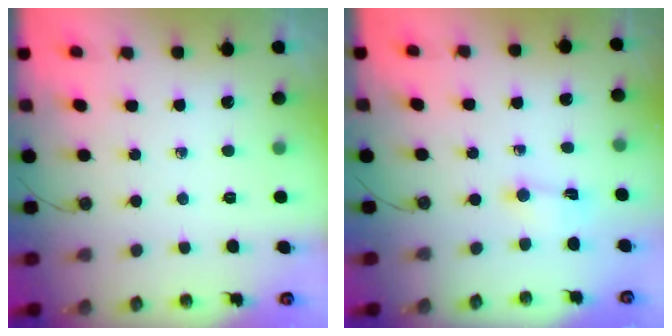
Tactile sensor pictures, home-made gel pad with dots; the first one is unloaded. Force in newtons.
{"total": 0.8, "press": 0.7, "slide": 0.5}